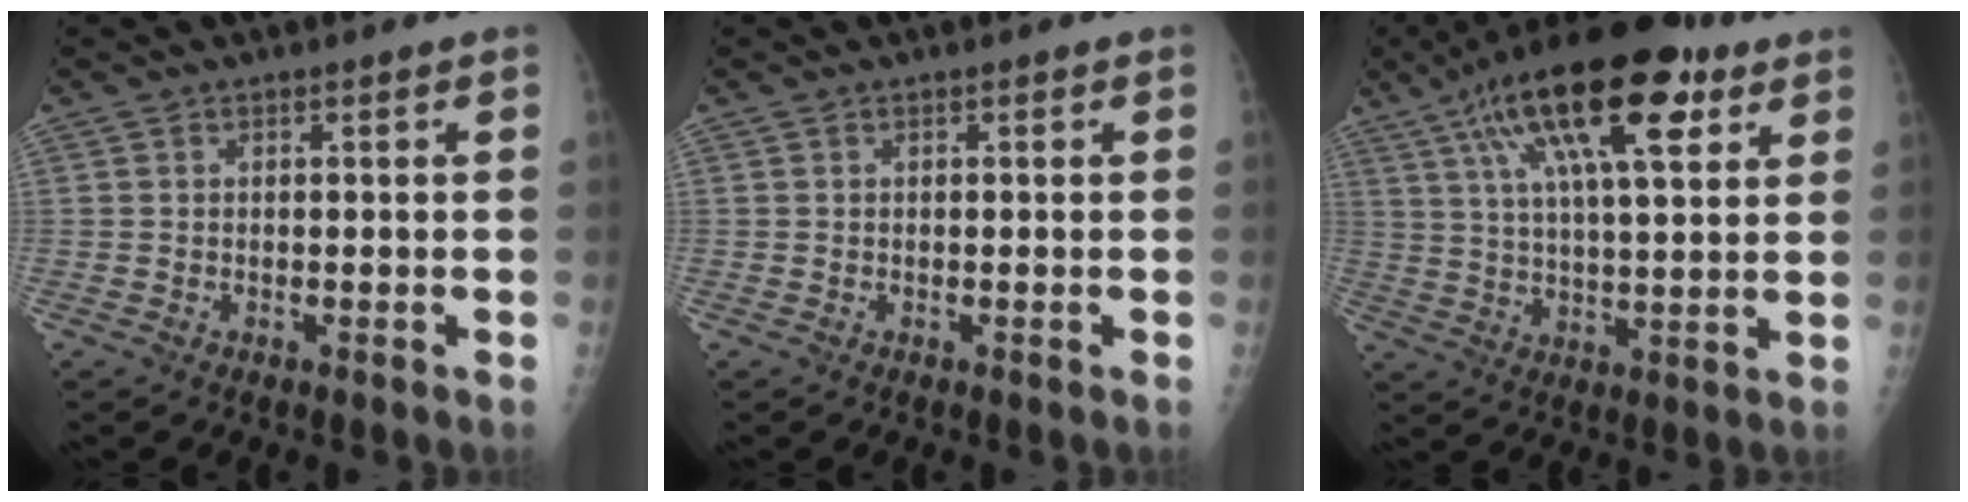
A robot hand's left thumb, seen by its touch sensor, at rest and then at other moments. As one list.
[{"total": 0.0}, {"total": 21.5, "force": [10.2, 7.6, 17.3], "torque": [-0.280, -0.006, 0.166]}]